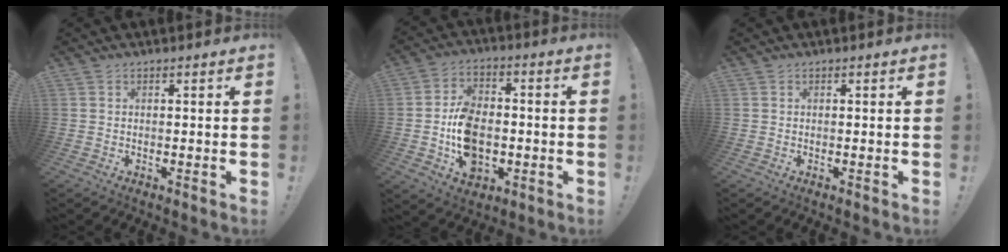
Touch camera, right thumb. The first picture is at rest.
{"total": 13.5, "force": [-3.2, 10.1, 8.3], "torque": [-0.126, 0.018, -0.051]}
{"total": 0.0}